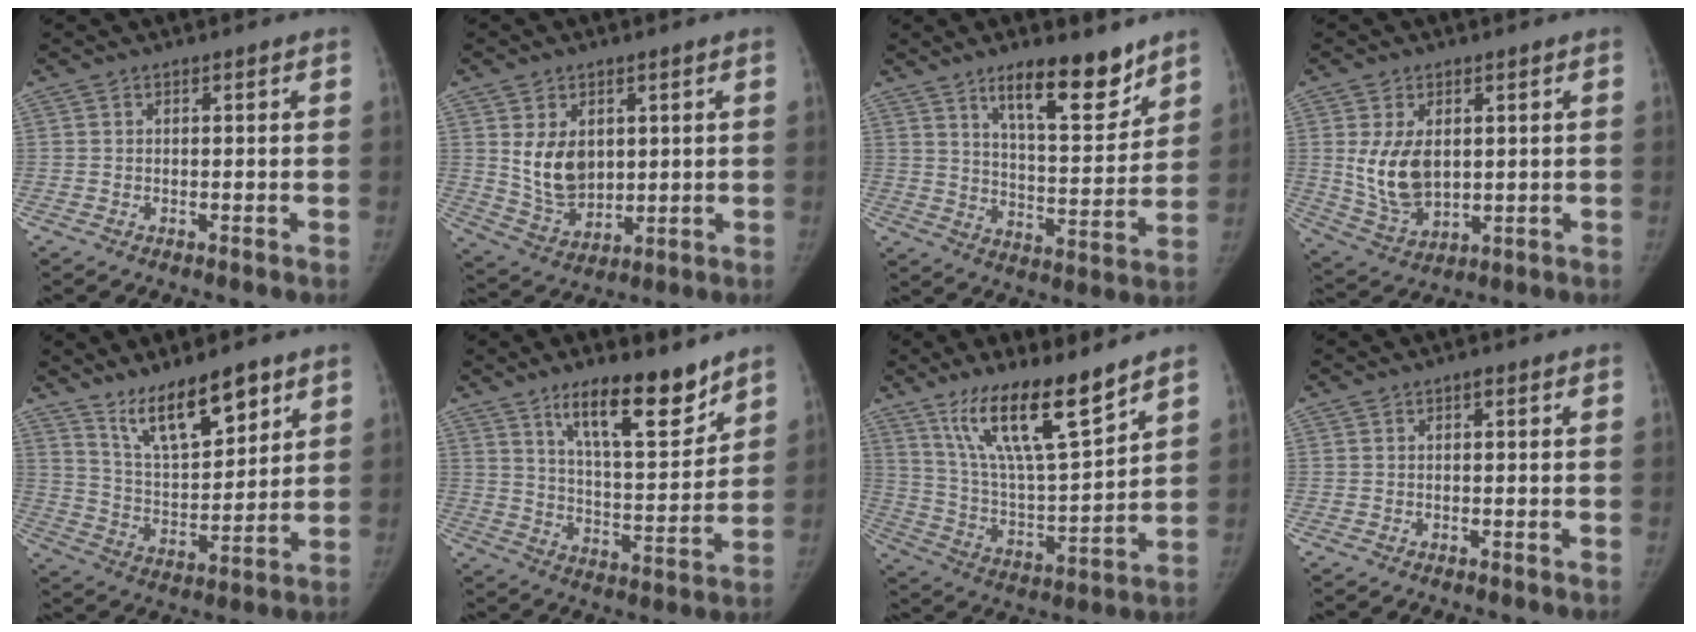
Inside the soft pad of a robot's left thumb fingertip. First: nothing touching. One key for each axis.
{"total": 9.7, "fx": 2.3, "fy": 6.8, "fz": 6.4, "tx": -0.082, "ty": -0.024, "tz": 0.062}
{"total": 14.2, "fx": 9.8, "fy": 4.4, "fz": 9.3, "tx": -0.111, "ty": -0.073, "tz": 0.165}
{"total": 10.0, "fx": 1.5, "fy": 6.3, "fz": 7.6, "tx": -0.130, "ty": -0.017, "tz": 0.048}
{"total": 13.7, "fx": 9.4, "fy": 4.6, "fz": 8.8, "tx": -0.122, "ty": -0.061, "tz": 0.179}
{"total": 15.1, "fx": 10.5, "fy": 4.3, "fz": 10.0, "tx": -0.128, "ty": -0.078, "tz": 0.181}
{"total": 17.2, "fx": 12.1, "fy": 3.3, "fz": 11.8, "tx": -0.189, "ty": -0.070, "tz": 0.230}
{"total": 0.5, "fx": 0.2, "fy": 0.2, "fz": 0.5, "tx": -0.006, "ty": 0.002, "tz": 0.000}